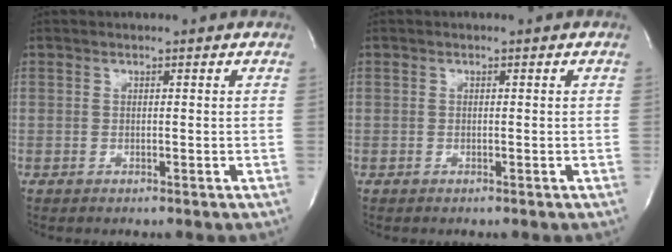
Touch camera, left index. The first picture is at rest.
{"total": 0.0}